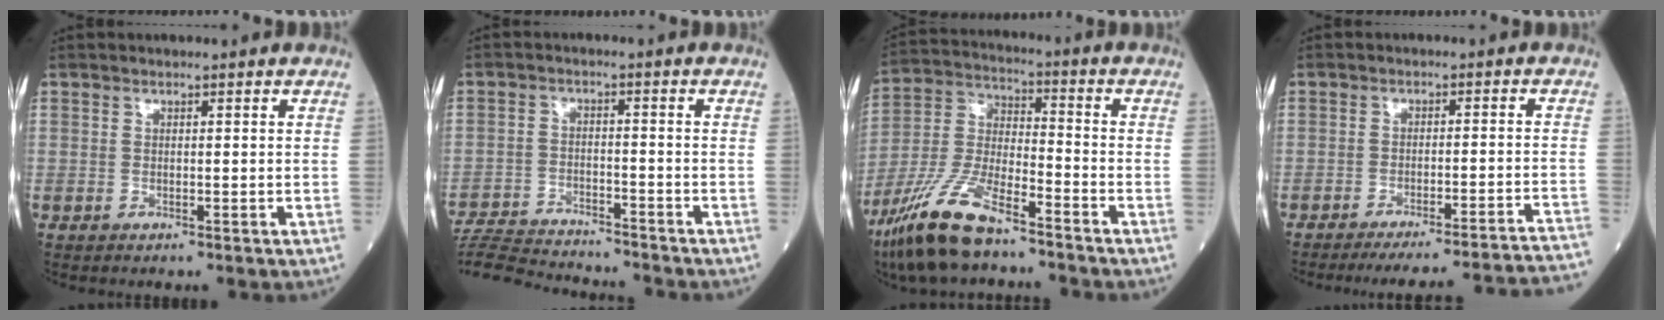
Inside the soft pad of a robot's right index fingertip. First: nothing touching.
{"total": 13.0, "force": [-12.6, 0.8, 3.3], "torque": [-0.065, -0.001, -0.199]}
{"total": 14.2, "force": [-10.3, 3.0, 9.3], "torque": [-0.206, -0.019, -0.193]}
{"total": 22.4, "force": [-21.4, -1.7, 6.6], "torque": [-0.034, -0.021, -0.262]}